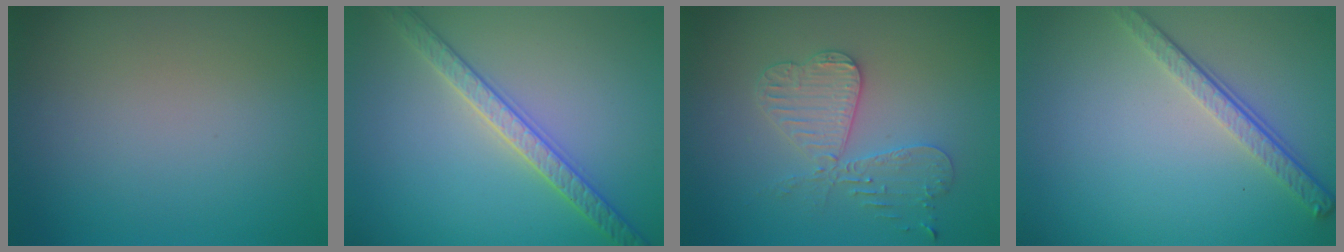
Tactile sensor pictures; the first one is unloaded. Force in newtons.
{"total": 3.3, "press": 3.3, "slide": 0.1}
{"total": 3.7, "press": 3.6, "slide": 1.0}
{"total": 3.8, "press": 2.8, "slide": 2.6}